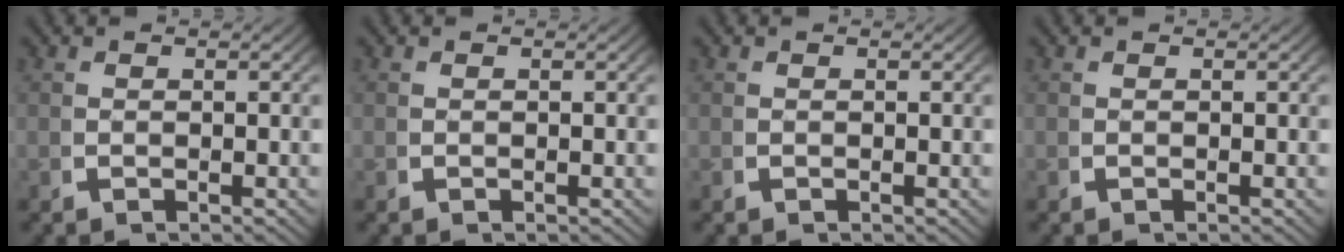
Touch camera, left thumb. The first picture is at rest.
{"total": 0.0}
{"total": 0.0}
{"total": 0.0}